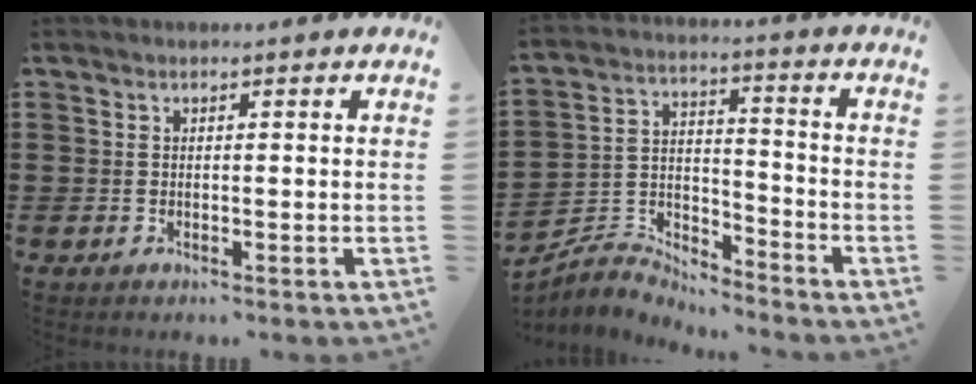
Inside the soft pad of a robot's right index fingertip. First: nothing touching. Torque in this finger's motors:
{"motor_torque": [-1.81, -0.33, -1.05, -0.21]}